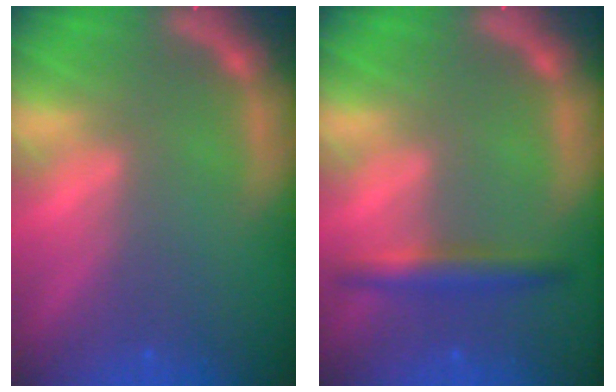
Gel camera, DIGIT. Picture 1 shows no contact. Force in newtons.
{"total": 3.0}